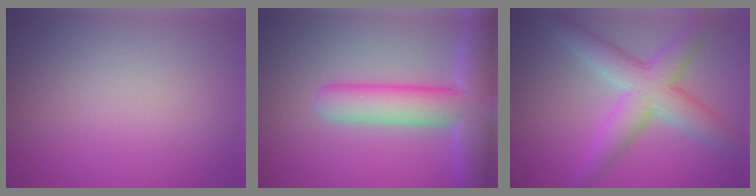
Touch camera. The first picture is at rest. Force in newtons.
{"total": 7.8, "press": 7.8, "slide": 0.6}
{"total": 7.3, "press": 7.3, "slide": 0.1}